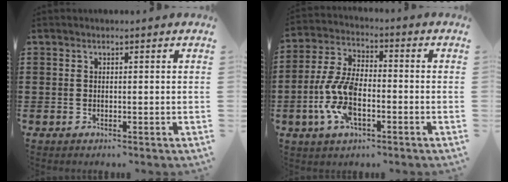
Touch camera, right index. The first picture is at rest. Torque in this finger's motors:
{"motor_torque": [2.14, 0.00, 1.05, 0.21]}